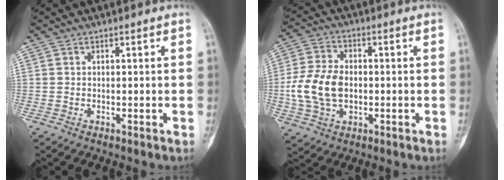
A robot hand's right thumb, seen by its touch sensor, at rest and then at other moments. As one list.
[{"total": 11.7, "force": [-1.1, 8.0, 8.5], "torque": [-0.160, 0.012, -0.023]}]